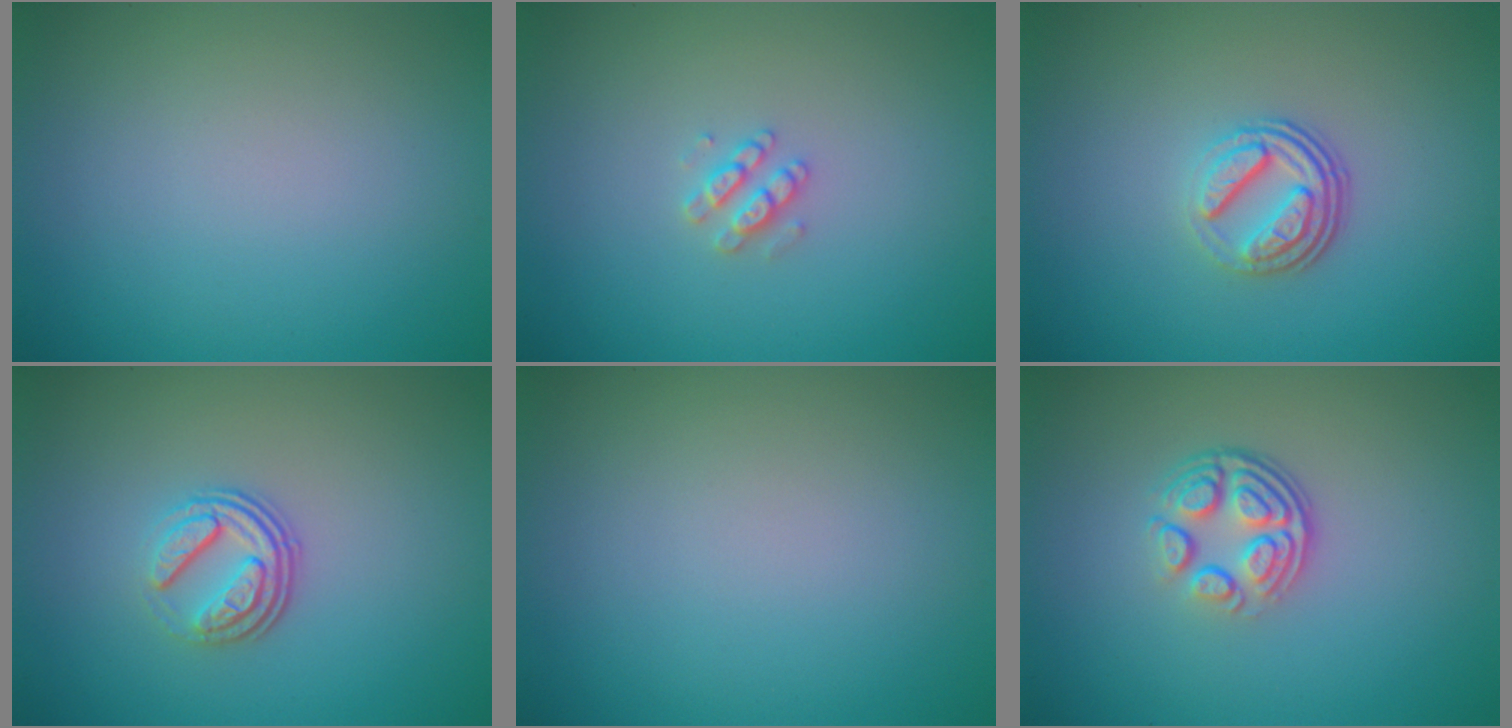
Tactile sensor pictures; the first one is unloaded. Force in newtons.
{"total": 1.6, "press": 1.6, "slide": 0.3}
{"total": 3.6, "press": 2.5, "slide": 2.5}
{"total": 3.5, "press": 2.5, "slide": 2.4}
{"total": 0.0}
{"total": 4.0, "press": 2.8, "slide": 2.9}